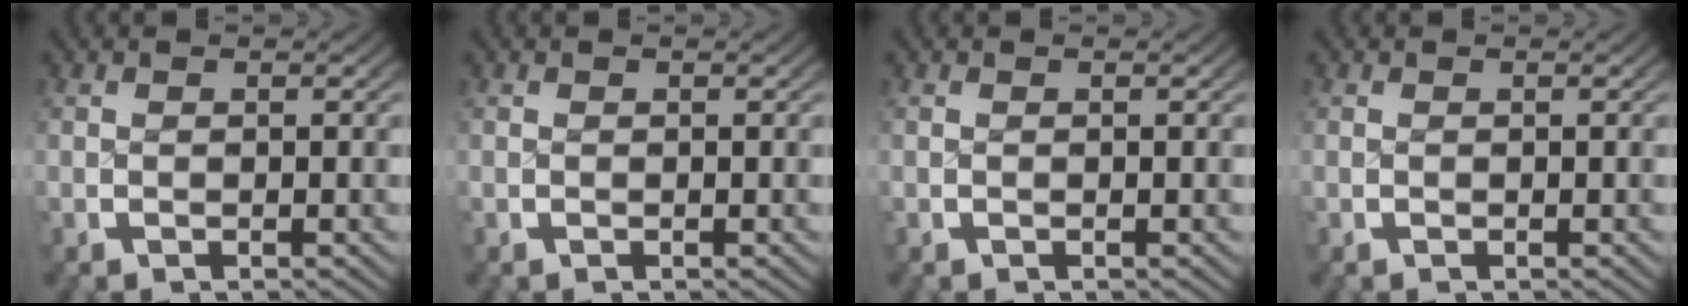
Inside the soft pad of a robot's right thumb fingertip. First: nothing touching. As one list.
[{"total": 0.0}, {"total": 0.0}, {"total": 0.0}]